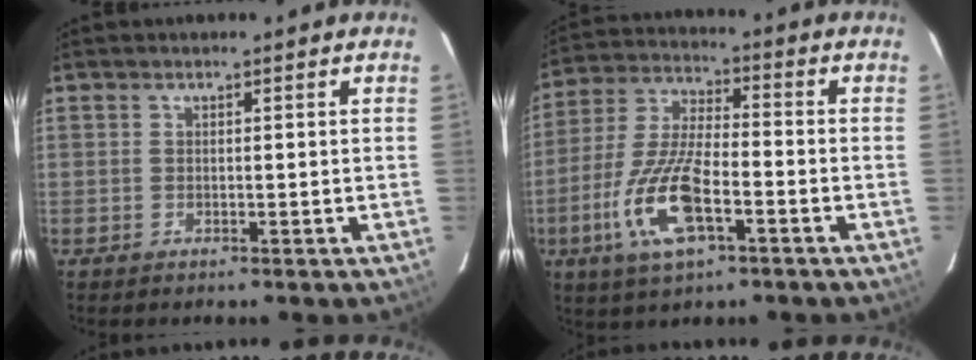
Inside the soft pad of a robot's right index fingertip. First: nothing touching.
{"total": 14.5, "force": [-5.8, 5.0, 12.4], "torque": [-0.269, -0.010, -0.112]}